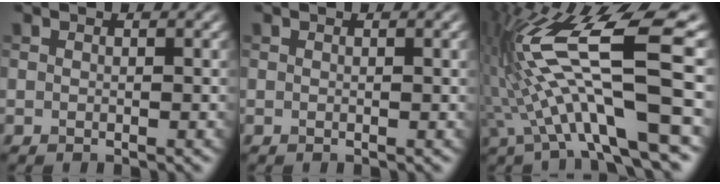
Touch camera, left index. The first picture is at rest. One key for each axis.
{"total": 0.8, "fx": 0.2, "fy": 0.1, "fz": 0.7, "tx": -0.008, "ty": 0.003, "tz": 0.003}
{"total": 13.2, "fx": -0.4, "fy": 2.6, "fz": 12.9, "tx": -0.248, "ty": 0.020, "tz": 0.000}